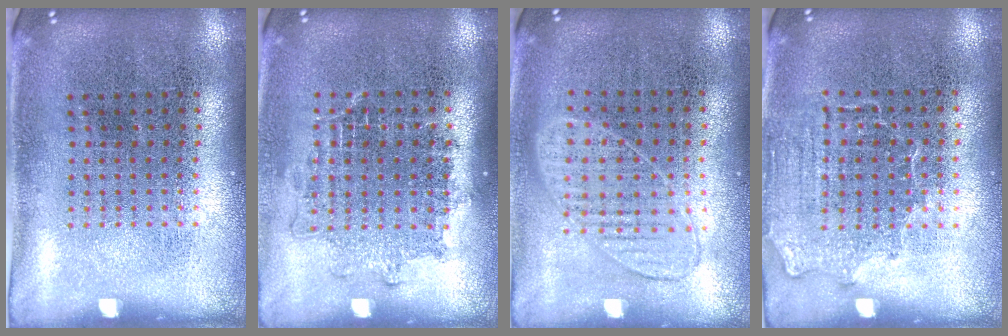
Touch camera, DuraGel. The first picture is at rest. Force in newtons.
{"total": 1.2, "press": 1.1, "slide": 0.6}
{"total": 0.9, "press": 0.8, "slide": 0.3}
{"total": 1.4, "press": 1.2, "slide": 0.7}